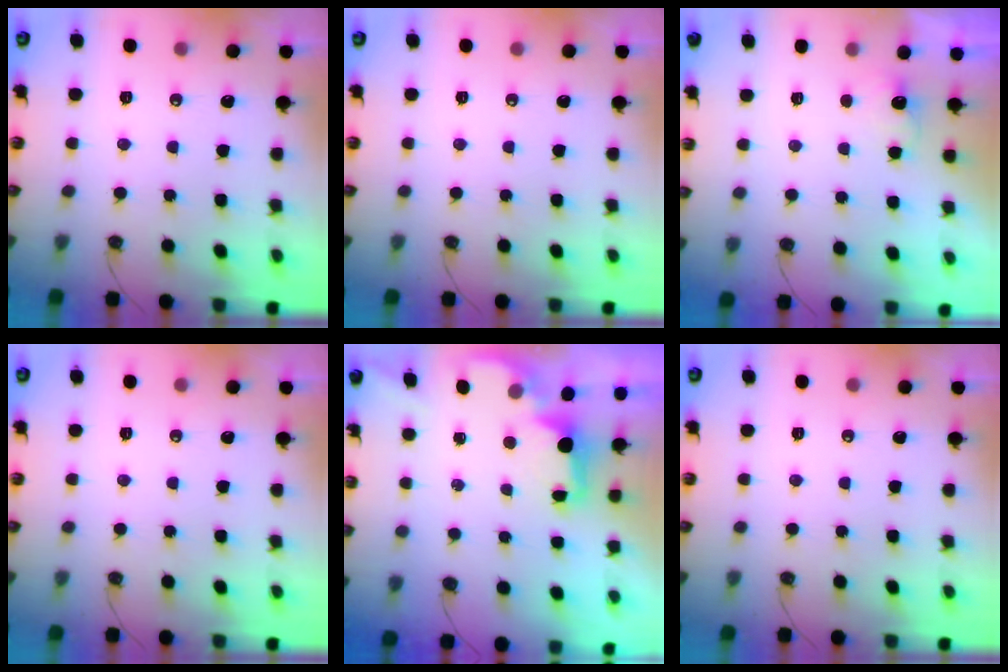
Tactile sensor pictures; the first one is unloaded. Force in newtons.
{"total": 0.0}
{"total": 2.3, "press": 2.1, "slide": 0.9}
{"total": 0.0}
{"total": 1.9, "press": 1.7, "slide": 0.8}
{"total": 0.0}